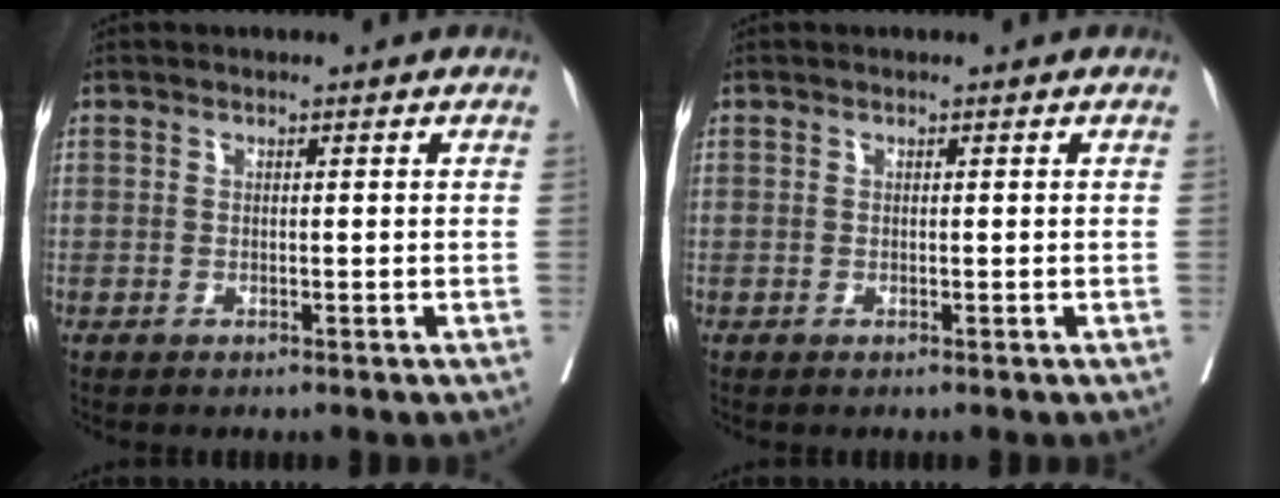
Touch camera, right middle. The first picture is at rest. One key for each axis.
{"total": 0.0}